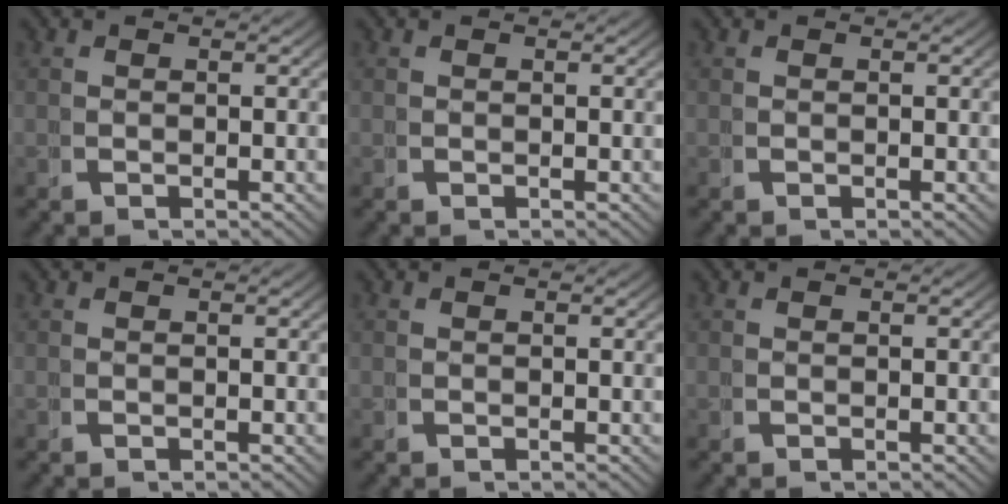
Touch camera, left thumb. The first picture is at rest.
{"total": 0.0}
{"total": 0.0}
{"total": 0.0}
{"total": 0.0}
{"total": 0.0}